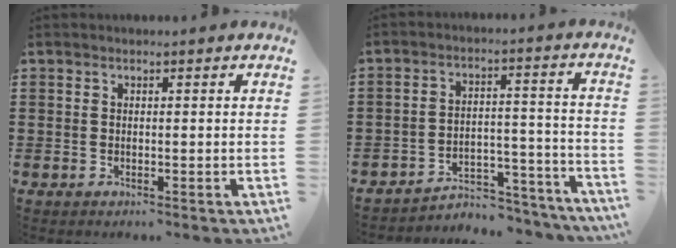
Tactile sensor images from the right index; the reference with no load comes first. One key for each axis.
{"total": 4.3, "fx": -4.0, "fy": 1.3, "fz": 1.0, "tx": -0.022, "ty": 0.008, "tz": -0.084}